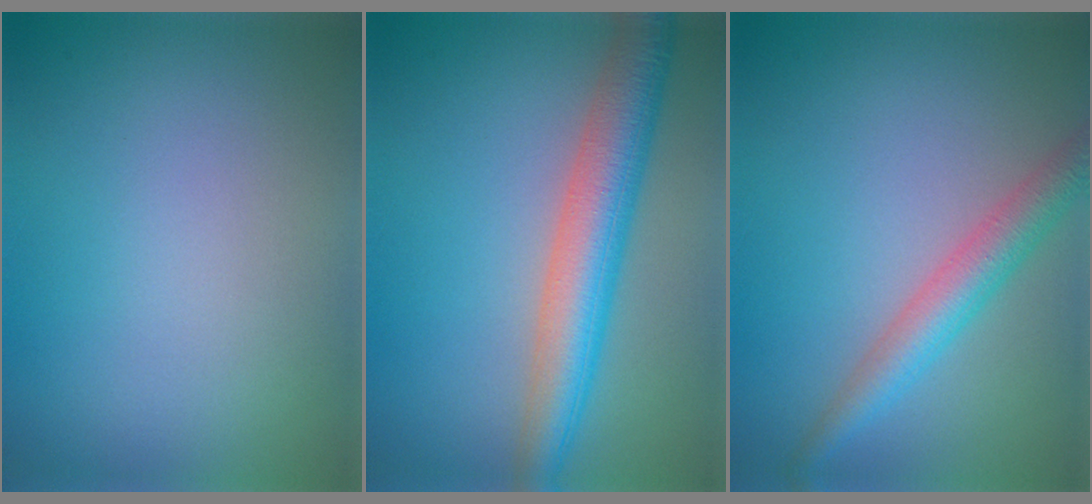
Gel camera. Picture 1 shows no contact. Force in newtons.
{"total": 6.4, "press": 6.4, "slide": 0.2}
{"total": 3.7, "press": 3.7, "slide": 0.1}